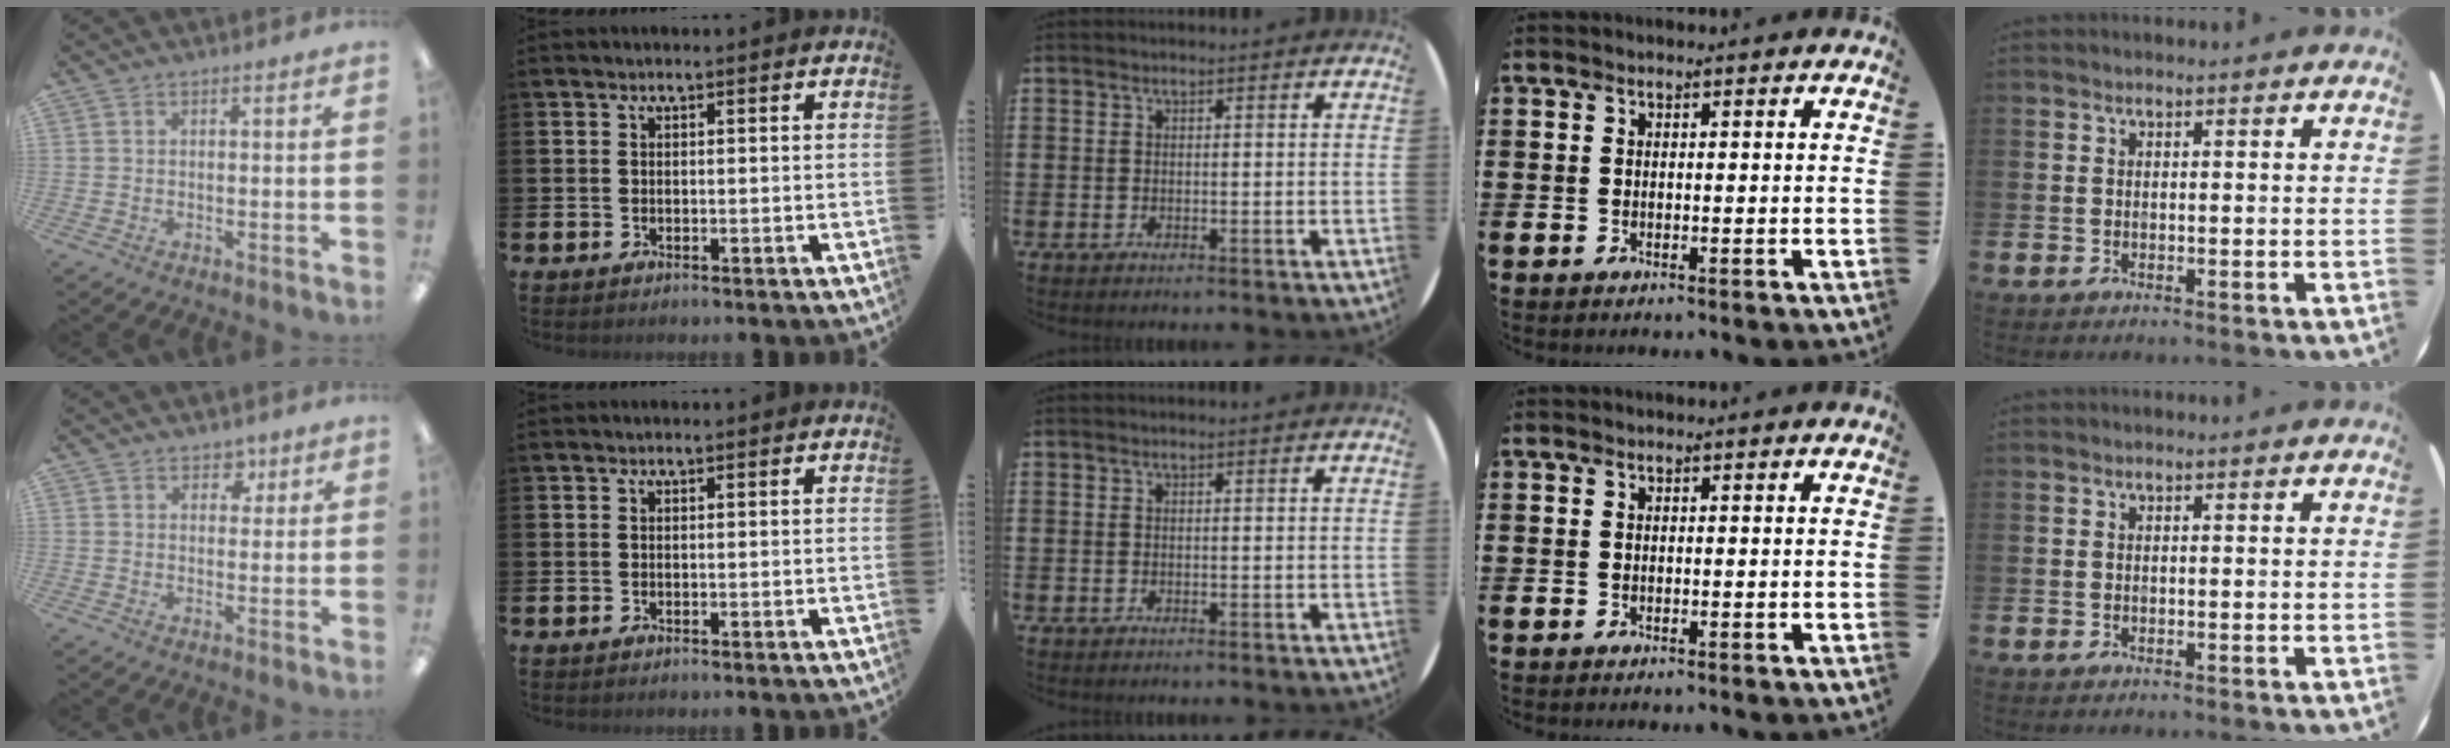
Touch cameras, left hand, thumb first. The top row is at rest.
{"thumb": {"total": 3.5, "force": [2.0, 2.6, 1.2], "torque": [-0.004, -0.005, 0.033]}}